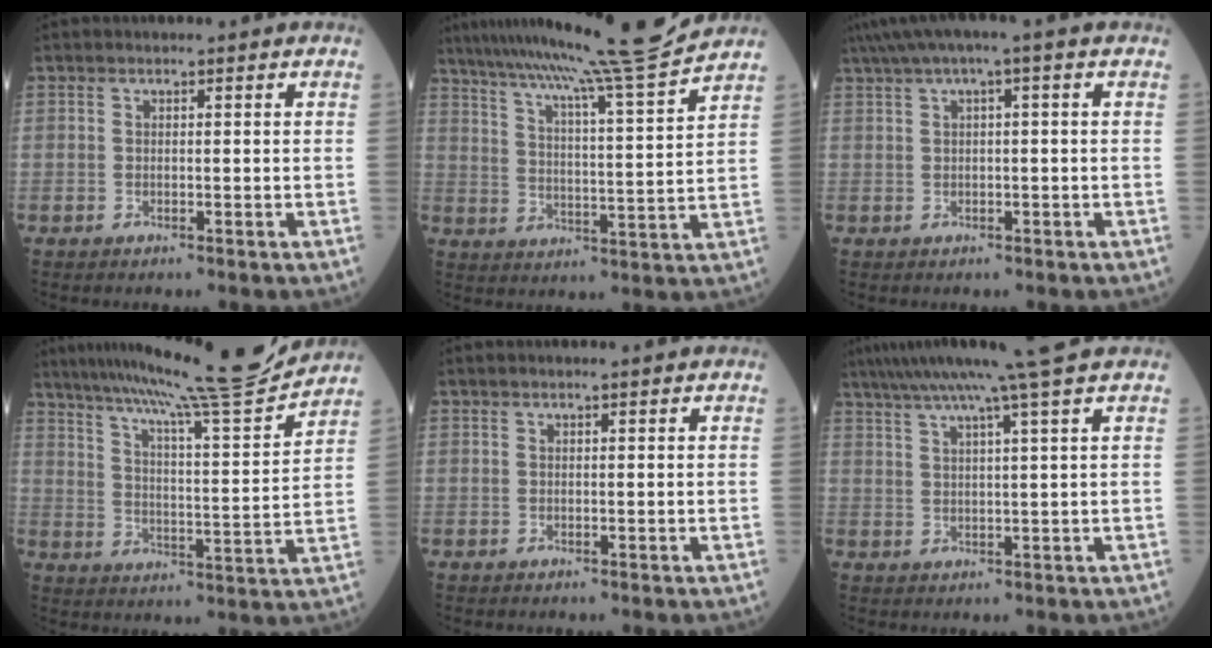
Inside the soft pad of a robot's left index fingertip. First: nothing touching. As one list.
[{"total": 16.9, "force": [15.2, -2.8, 7.0], "torque": [-0.122, -0.037, 0.222]}, {"total": 4.9, "force": [2.5, -0.1, 4.2], "torque": [-0.080, 0.035, 0.045]}, {"total": 17.9, "force": [16.1, -1.7, 7.5], "torque": [-0.126, -0.031, 0.236]}, {"total": 1.0, "force": [0.8, -0.1, 0.6], "torque": [-0.009, 0.008, 0.015]}, {"total": 10.7, "force": [8.2, -2.3, 6.4], "torque": [-0.107, 0.014, 0.118]}]